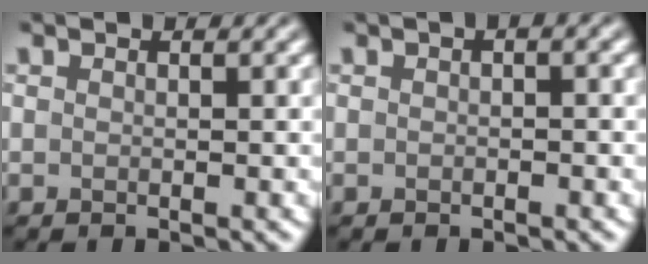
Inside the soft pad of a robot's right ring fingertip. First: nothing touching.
{"total": 1.1, "force": [0.2, 0.3, 1.0], "torque": [-0.015, 0.002, 0.002]}